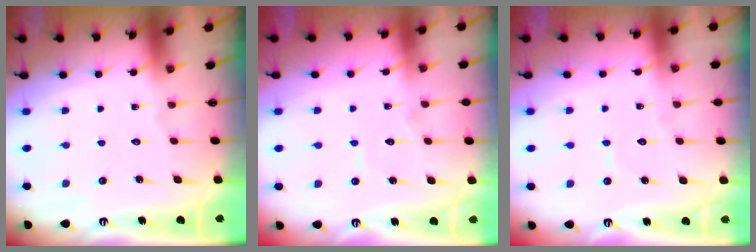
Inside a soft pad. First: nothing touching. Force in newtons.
{"total": 4.3, "press": 4.3, "slide": 0.4}
{"total": 3.5, "press": 3.5, "slide": 0.2}